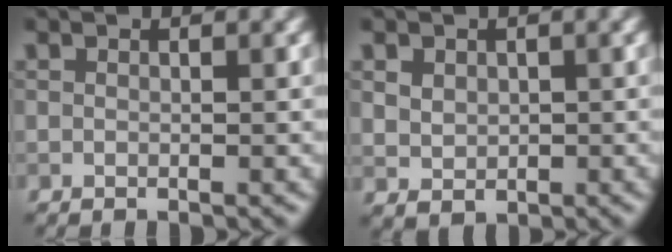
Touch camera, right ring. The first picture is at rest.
{"total": 2.3, "force": [0.8, 1.9, 1.0], "torque": [-0.023, -0.003, 0.017]}